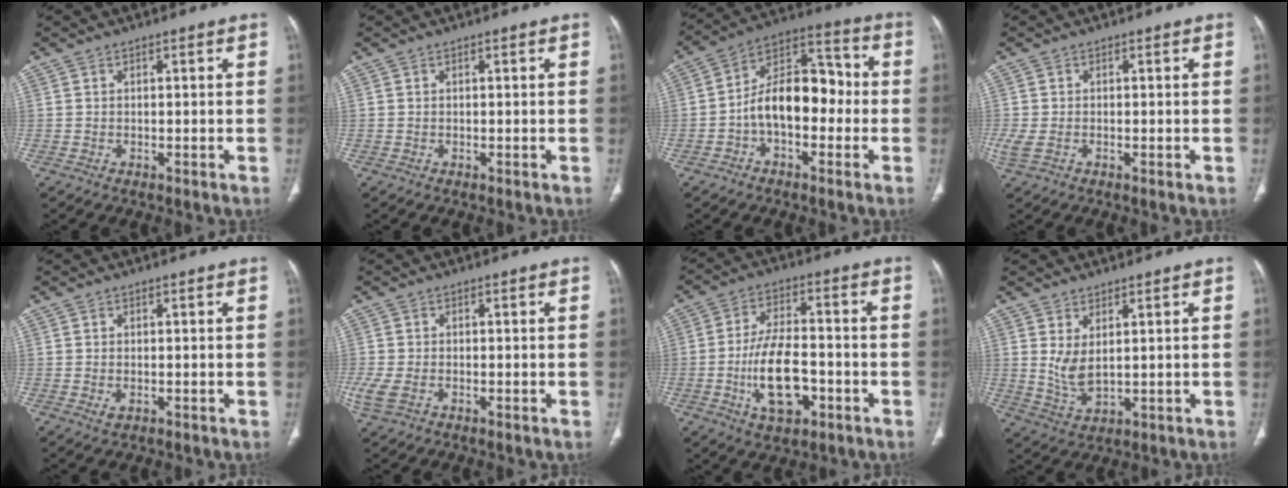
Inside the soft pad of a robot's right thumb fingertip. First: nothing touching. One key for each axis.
{"total": 0.0}
{"total": 14.0, "fx": -2.3, "fy": 8.5, "fz": 11.0, "tx": -0.156, "ty": 0.049, "tz": -0.047}
{"total": 2.7, "fx": -0.6, "fy": 1.5, "fz": 2.2, "tx": -0.067, "ty": 0.000, "tz": -0.011}
{"total": 1.3, "fx": -0.3, "fy": 0.8, "fz": 1.0, "tx": -0.024, "ty": -0.003, "tz": -0.002}
{"total": 4.2, "fx": -1.2, "fy": 2.5, "fz": 3.2, "tx": -0.088, "ty": 0.000, "tz": -0.021}
{"total": 12.8, "fx": -3.7, "fy": 6.5, "fz": 10.4, "tx": -0.178, "ty": 0.020, "tz": -0.061}
{"total": 5.1, "fx": 1.5, "fy": 2.3, "fz": 4.3, "tx": -0.085, "ty": -0.019, "tz": 0.044}